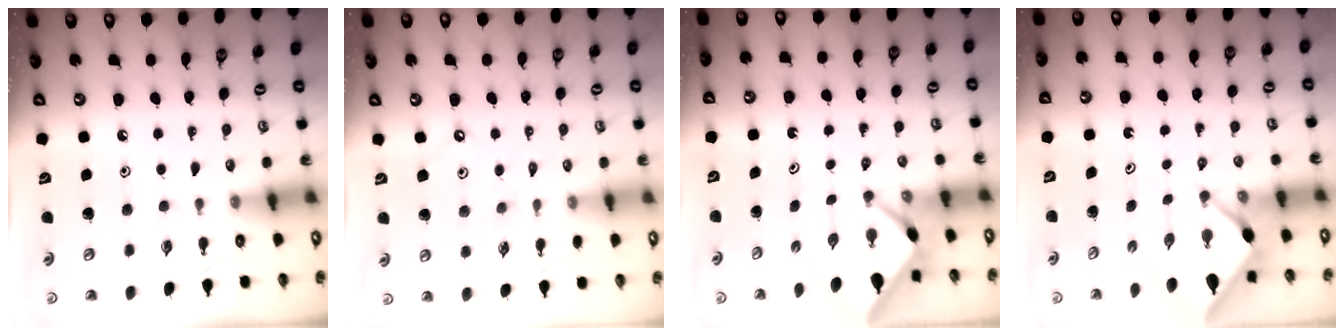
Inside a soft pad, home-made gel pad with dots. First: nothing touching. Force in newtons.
{"total": 2.6, "press": 2.6, "slide": 0.4}
{"total": 2.5, "press": 2.5, "slide": 0.3}
{"total": 2.1, "press": 2.1, "slide": 0.3}